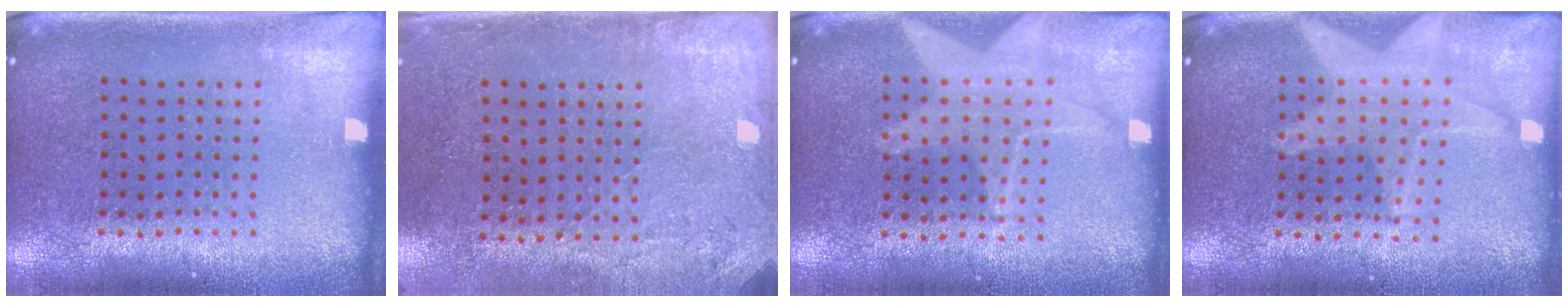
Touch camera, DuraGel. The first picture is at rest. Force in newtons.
{"total": 2.9, "press": 2.3, "slide": 1.6}
{"total": 1.4, "press": 1.3, "slide": 0.4}
{"total": 1.9, "press": 1.7, "slide": 0.9}